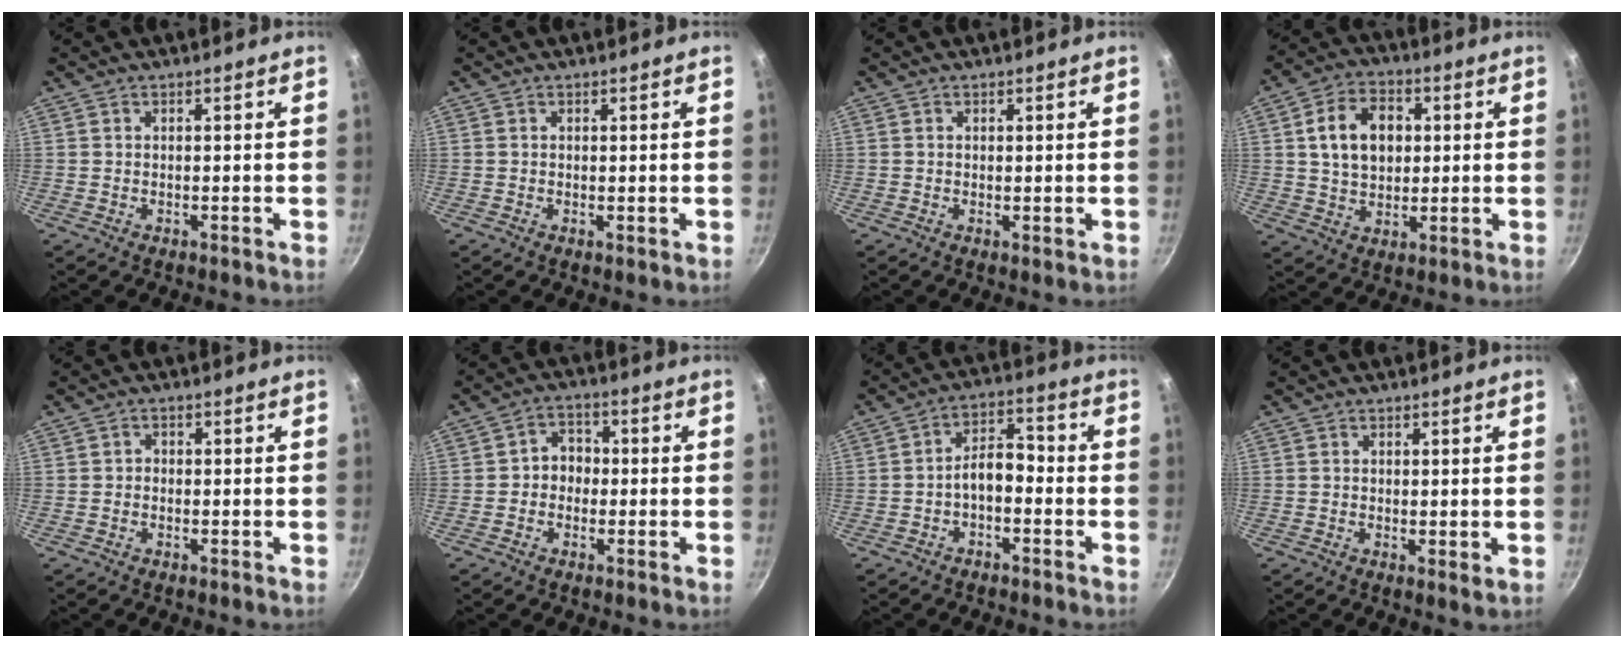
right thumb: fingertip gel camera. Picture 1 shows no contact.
{"total": 0.0}
{"total": 0.5, "force": [0.2, 0.2, 0.5], "torque": [-0.006, -0.007, 0.001]}
{"total": 11.6, "force": [2.1, 8.4, 7.8], "torque": [-0.105, 0.007, 0.033]}
{"total": 1.1, "force": [-0.4, 0.9, 0.4], "torque": [-0.003, 0.004, -0.009]}
{"total": 4.9, "force": [-0.6, 4.2, 2.5], "torque": [-0.004, 0.017, -0.017]}
{"total": 6.0, "force": [-2.1, 3.3, 4.6], "torque": [-0.058, 0.039, -0.040]}
{"total": 1.4, "force": [0.4, 0.5, 1.2], "torque": [-0.018, -0.010, 0.004]}